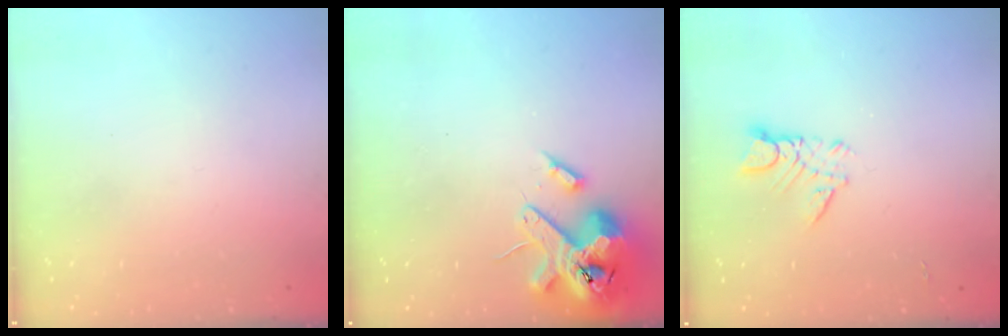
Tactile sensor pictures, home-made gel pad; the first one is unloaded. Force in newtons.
{"total": 14.5, "press": 14.3, "slide": 2.4}
{"total": 4.2, "press": 4.2, "slide": 0.4}